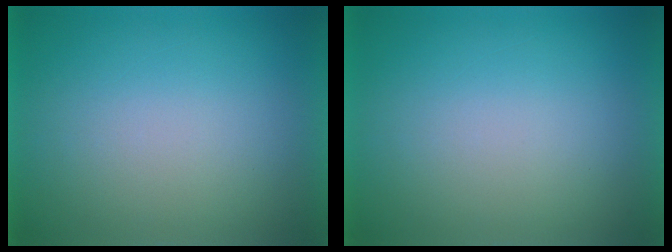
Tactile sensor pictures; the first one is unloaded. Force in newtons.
{"total": 0.0}